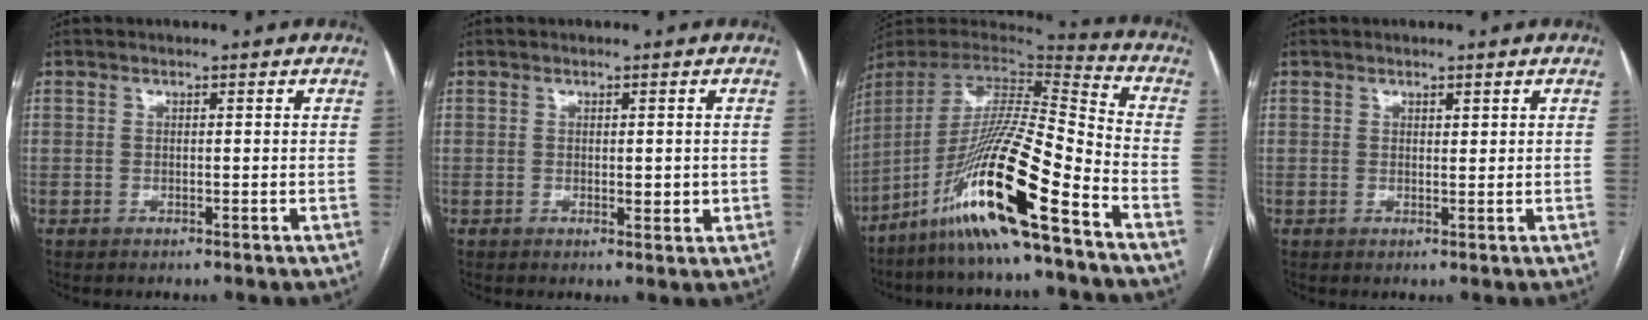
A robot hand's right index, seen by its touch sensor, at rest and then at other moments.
{"total": 2.0, "force": [-0.1, 0.9, 1.8], "torque": [-0.024, -0.003, 0.001]}
{"total": 21.0, "force": [-12.4, 0.1, 16.9], "torque": [-0.349, -0.034, -0.241]}
{"total": 0.8, "force": [0.6, 0.3, 0.5], "torque": [-0.007, -0.002, 0.008]}